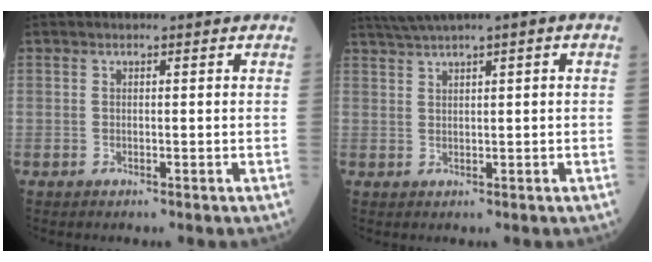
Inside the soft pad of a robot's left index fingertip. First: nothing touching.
{"total": 4.9, "force": [3.1, -0.2, 3.7], "torque": [-0.077, 0.022, 0.060]}